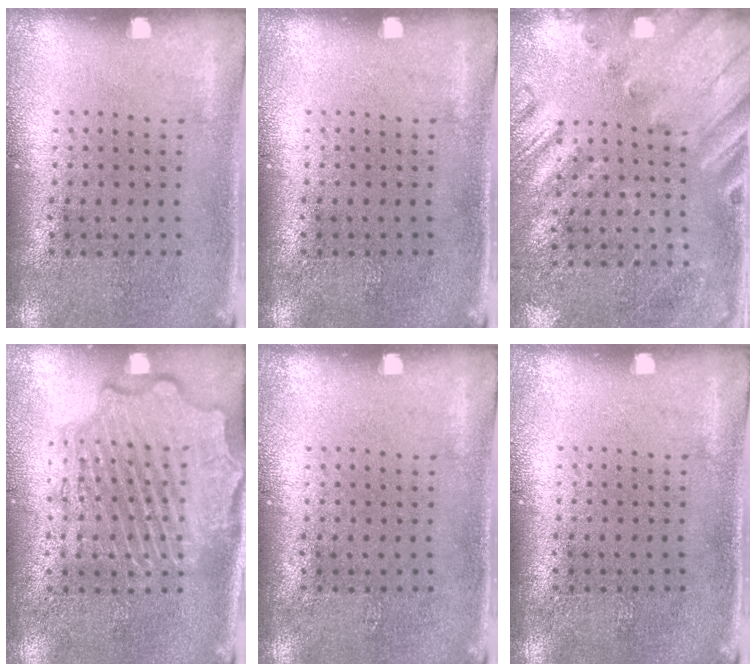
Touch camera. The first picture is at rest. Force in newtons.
{"total": 0.0}
{"total": 2.4, "press": 2.0, "slide": 1.3}
{"total": 2.6, "press": 2.6, "slide": 0.3}
{"total": 0.0}
{"total": 0.0}